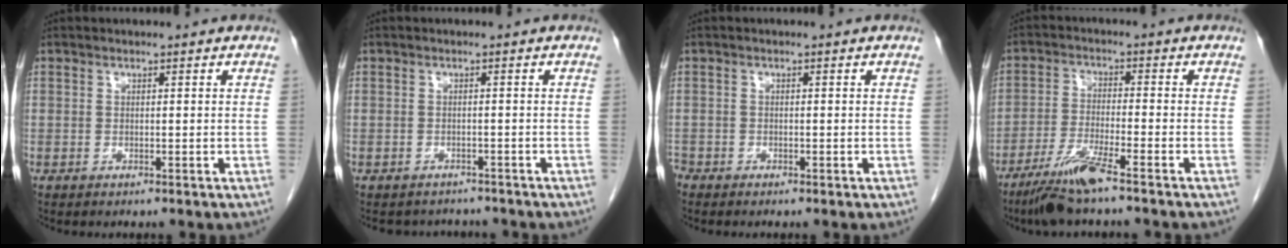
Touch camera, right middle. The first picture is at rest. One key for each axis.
{"total": 4.3, "fx": -3.9, "fy": 1.7, "fz": 0.1, "tx": -0.003, "ty": 0.002, "tz": -0.048}
{"total": 1.2, "fx": -0.9, "fy": 0.7, "fz": 0.3, "tx": -0.011, "ty": 0.000, "tz": -0.018}
{"total": 7.4, "fx": -5.4, "fy": -0.3, "fz": 5.0, "tx": -0.103, "ty": -0.025, "tz": -0.107}